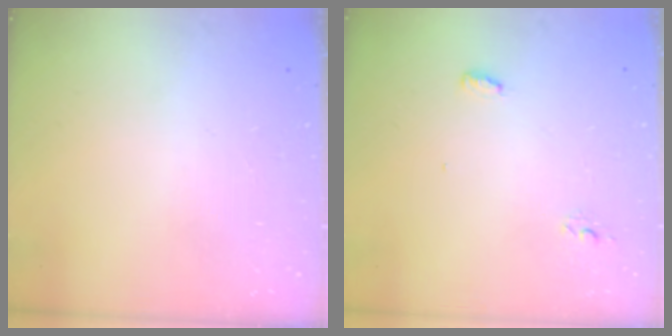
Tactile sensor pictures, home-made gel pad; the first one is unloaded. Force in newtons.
{"total": 4.2, "press": 4.0, "slide": 1.3}